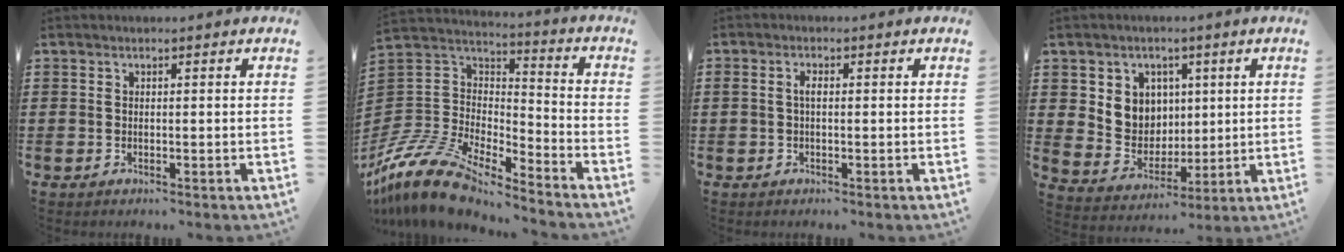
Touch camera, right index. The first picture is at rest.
{"total": 12.8, "force": [-11.3, 3.6, 4.9], "torque": [-0.120, 0.014, -0.227]}
{"total": 1.7, "force": [-0.1, 0.7, 1.5], "torque": [-0.029, 0.003, -0.003]}
{"total": 6.8, "force": [2.5, 6.3, 1.0], "torque": [-0.049, -0.004, 0.047]}